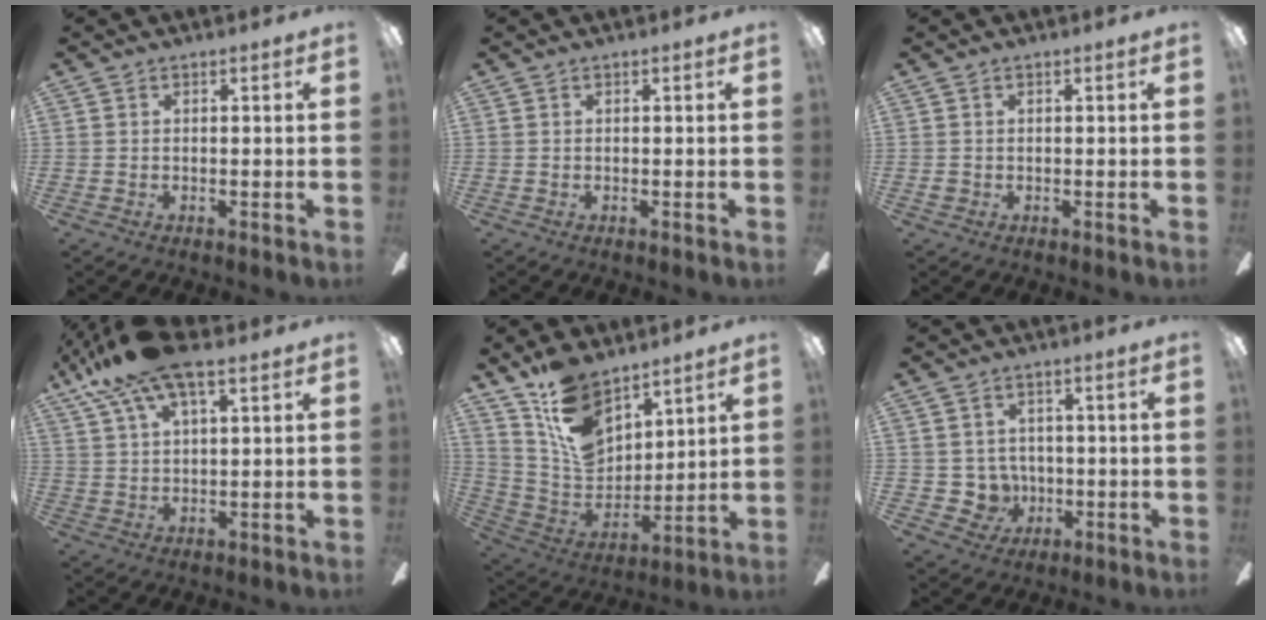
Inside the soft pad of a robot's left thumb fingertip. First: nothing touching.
{"total": 0.0}
{"total": 0.8, "force": [0.0, 0.8, 0.4], "torque": [-0.006, 0.006, -0.001]}
{"total": 13.5, "force": [9.6, 3.9, 8.7], "torque": [-0.180, -0.028, 0.172]}
{"total": 14.7, "force": [9.8, 8.0, 7.4], "torque": [-0.143, -0.052, 0.192]}
{"total": 5.7, "force": [0.5, 5.5, 1.3], "torque": [-0.030, -0.003, 0.015]}